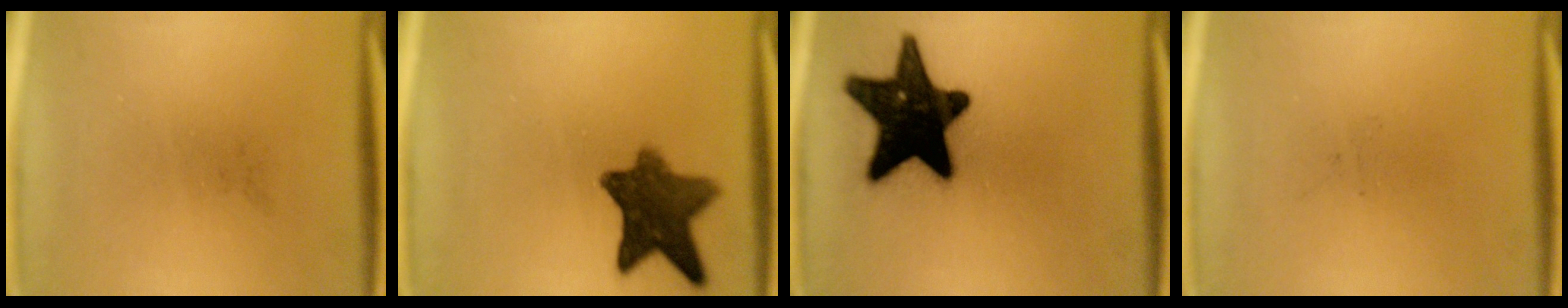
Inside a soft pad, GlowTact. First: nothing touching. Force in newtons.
{"total": 9.8}
{"total": 18.7}
{"total": 0.0}